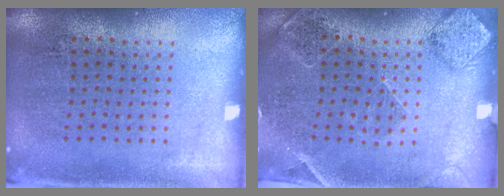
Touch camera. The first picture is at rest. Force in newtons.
{"total": 1.6, "press": 1.6, "slide": 0.4}